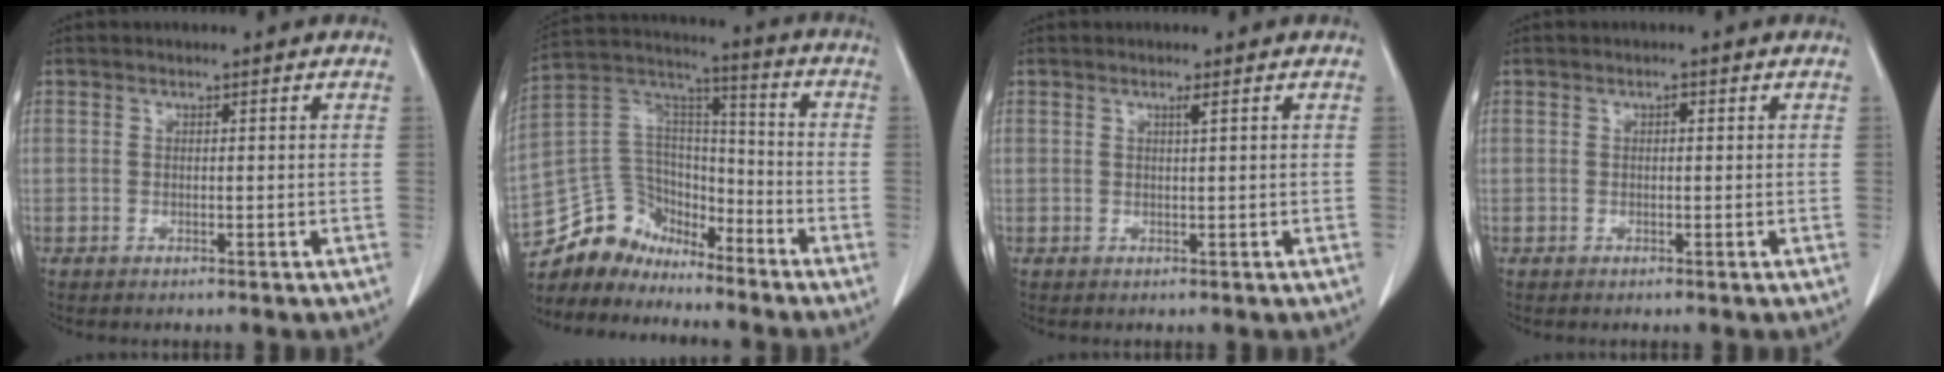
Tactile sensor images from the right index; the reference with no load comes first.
{"total": 12.5, "force": [-10.8, 6.0, 2.2], "torque": [-0.051, 0.060, -0.203]}
{"total": 0.8, "force": [0.4, -0.2, 0.6], "torque": [-0.019, -0.003, 0.011]}
{"total": 0.5, "force": [0.1, 0.3, 0.4], "torque": [-0.008, 0.002, 0.001]}